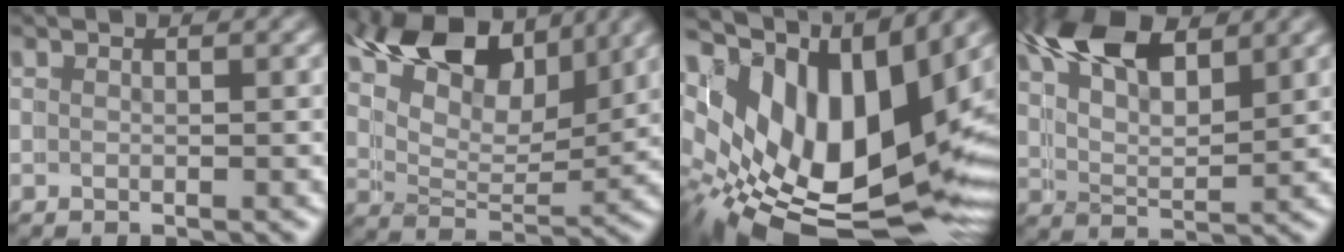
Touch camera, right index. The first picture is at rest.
{"total": 10.8, "force": [6.8, 6.1, 5.7], "torque": [-0.123, -0.001, 0.105]}
{"total": 17.6, "force": [-2.3, 10.9, 13.6], "torque": [-0.262, -0.068, -0.004]}
{"total": 8.1, "force": [5.0, 4.0, 4.9], "torque": [-0.117, -0.013, 0.085]}